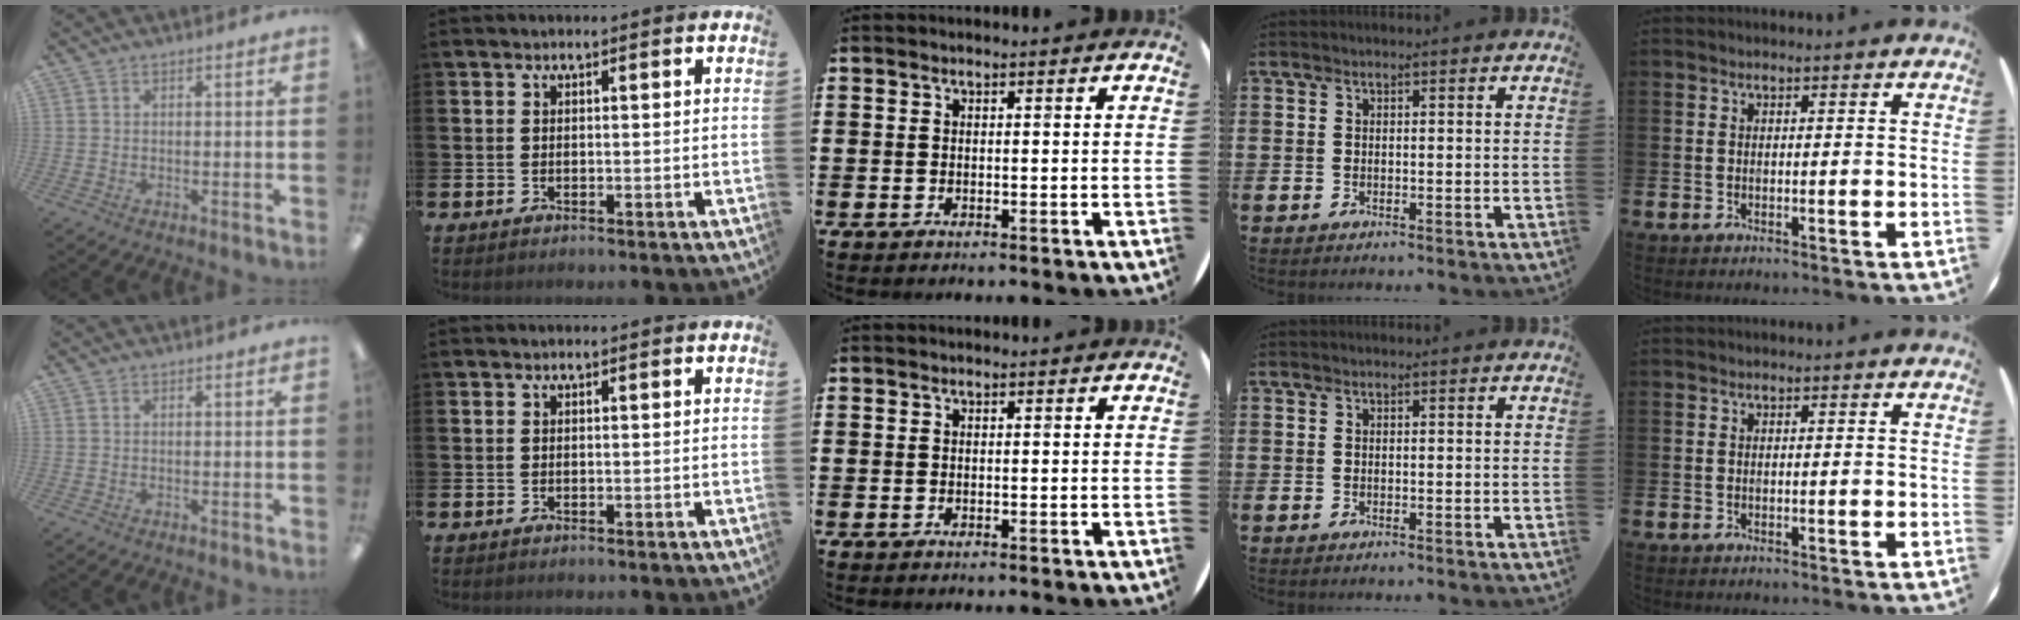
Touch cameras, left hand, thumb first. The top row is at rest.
{}